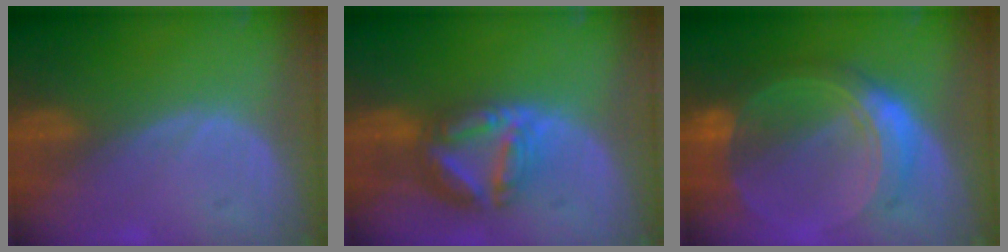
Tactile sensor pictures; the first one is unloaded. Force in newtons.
{"total": 8.2, "press": 7.1, "slide": 4.1}
{"total": 8.7, "press": 8.7, "slide": 0.6}